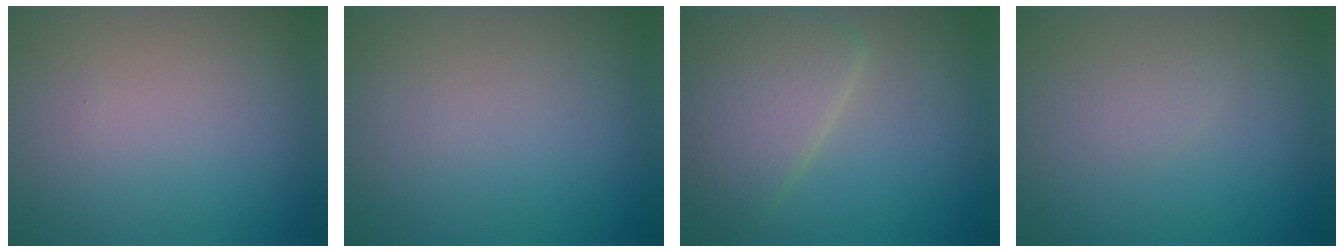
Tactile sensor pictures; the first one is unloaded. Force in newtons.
{"total": 0.0}
{"total": 6.3, "press": 6.3, "slide": 0.2}
{"total": 1.0, "press": 1.0, "slide": 0.0}